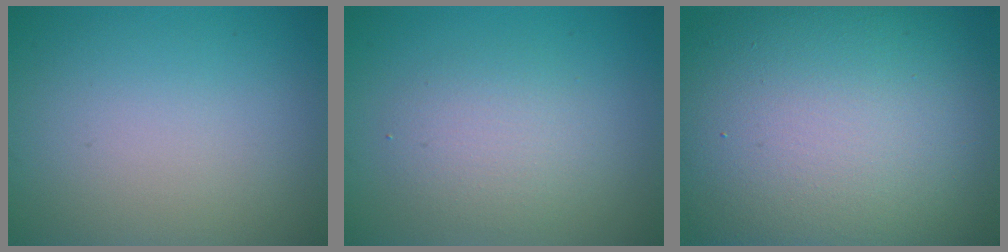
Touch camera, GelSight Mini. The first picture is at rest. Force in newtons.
{"total": 2.7, "press": 2.7, "slide": 0.1}
{"total": 16.8, "press": 16.8, "slide": 1.4}